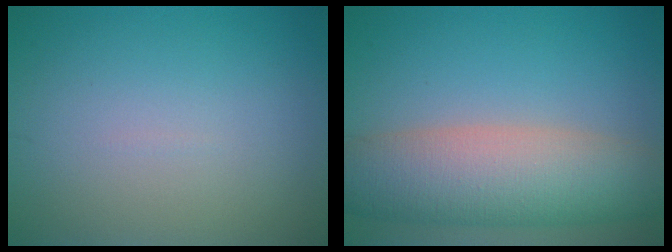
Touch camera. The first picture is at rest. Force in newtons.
{"total": 8.9, "press": 8.8, "slide": 0.6}